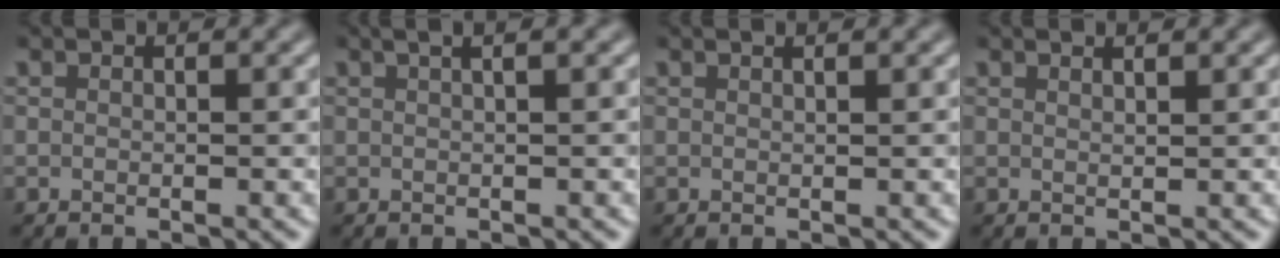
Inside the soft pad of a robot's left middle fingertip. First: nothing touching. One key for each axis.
{"total": 4.2, "fx": 2.0, "fy": 2.1, "fz": 3.0, "tx": -0.009, "ty": 0.025, "tz": -0.007}
{"total": 0.9, "fx": 0.6, "fy": 0.3, "fz": 0.5, "tx": 0.000, "ty": -0.002, "tz": -0.001}
{"total": 1.1, "fx": 0.8, "fy": 0.3, "fz": 0.6, "tx": 0.001, "ty": -0.001, "tz": 0.002}